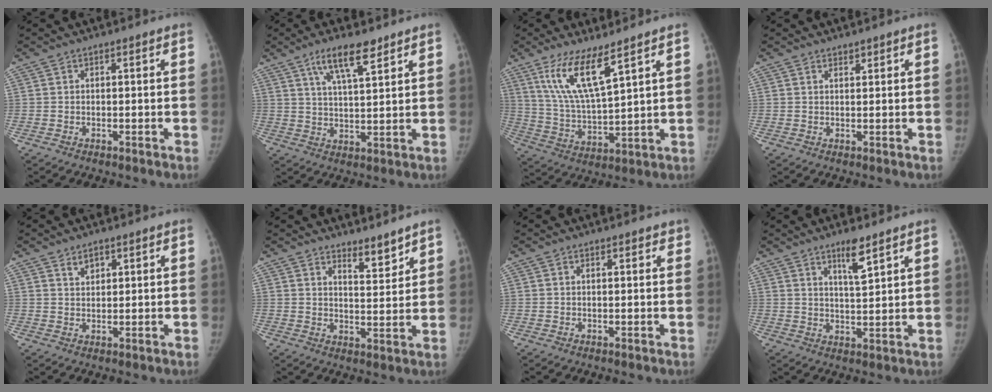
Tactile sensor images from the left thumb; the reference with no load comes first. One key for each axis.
{"total": 8.5, "fx": 5.5, "fy": 2.3, "fz": 6.1, "tx": -0.099, "ty": -0.026, "tz": 0.102}
{"total": 11.5, "fx": 7.1, "fy": 2.4, "fz": 8.7, "tx": -0.170, "ty": -0.041, "tz": 0.152}
{"total": 1.0, "fx": 0.9, "fy": 0.4, "fz": 0.3, "tx": 0.001, "ty": -0.006, "tz": 0.013}
{"total": 2.6, "fx": 1.8, "fy": 1.5, "fz": 1.2, "tx": -0.011, "ty": -0.013, "tz": 0.034}
{"total": 4.7, "fx": 4.1, "fy": 1.2, "fz": 1.9, "tx": -0.015, "ty": -0.039, "tz": 0.068}
{"total": 1.2, "fx": 0.9, "fy": 0.6, "fz": 0.5, "tx": 0.001, "ty": -0.003, "tz": 0.008}
{"total": 5.7, "fx": 3.8, "fy": 1.1, "fz": 4.1, "tx": -0.064, "ty": -0.029, "tz": 0.068}